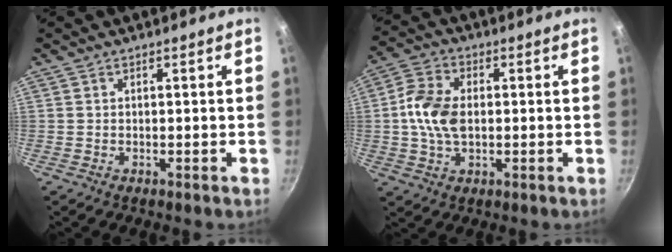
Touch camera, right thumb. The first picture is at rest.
{"total": 9.4, "force": [0.1, 6.0, 7.2], "torque": [-0.133, 0.013, -0.007]}